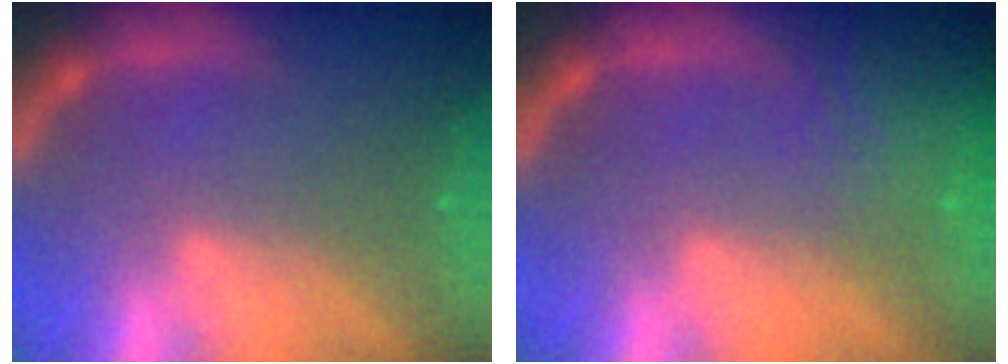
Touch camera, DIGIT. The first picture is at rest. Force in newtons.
{"total": 7.4}